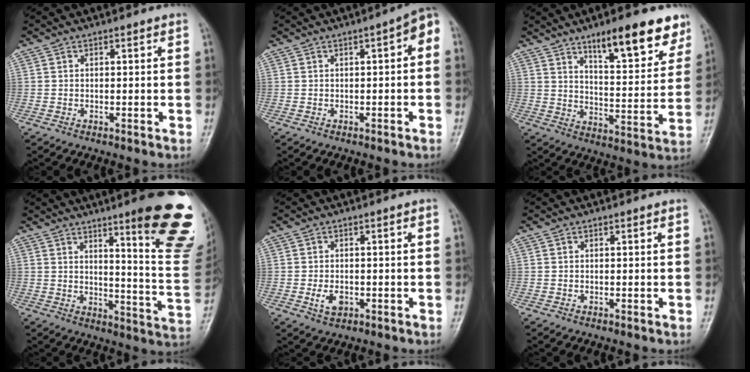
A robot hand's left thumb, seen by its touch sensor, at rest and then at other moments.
{"total": 3.9, "force": [0.0, 1.5, 3.6], "torque": [-0.035, 0.022, -0.012]}
{"total": 15.2, "force": [10.1, 4.5, 10.4], "torque": [-0.111, -0.056, 0.152]}
{"total": 21.1, "force": [11.8, 3.4, 17.2], "torque": [-0.183, -0.070, 0.153]}
{"total": 3.1, "force": [-1.0, 2.0, 2.1], "torque": [-0.040, 0.005, -0.014]}
{"total": 0.0}